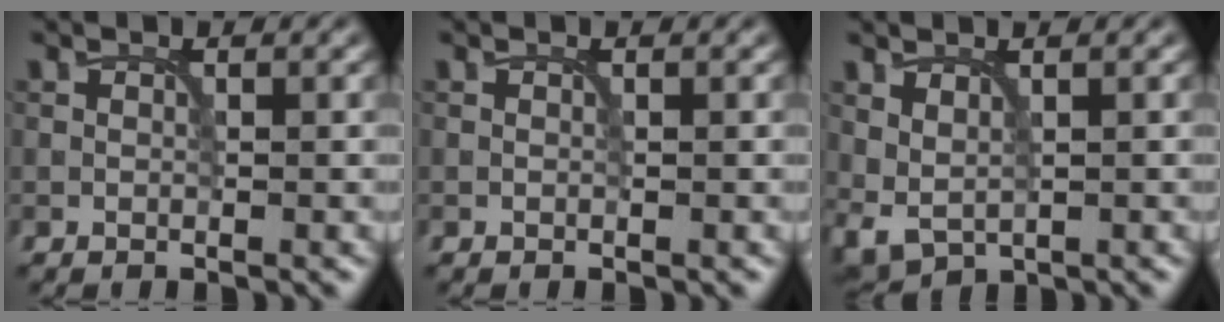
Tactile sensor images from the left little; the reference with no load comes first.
{"total": 0.0}
{"total": 2.1, "force": [1.0, 1.1, 1.5], "torque": [-0.038, -0.007, 0.026]}